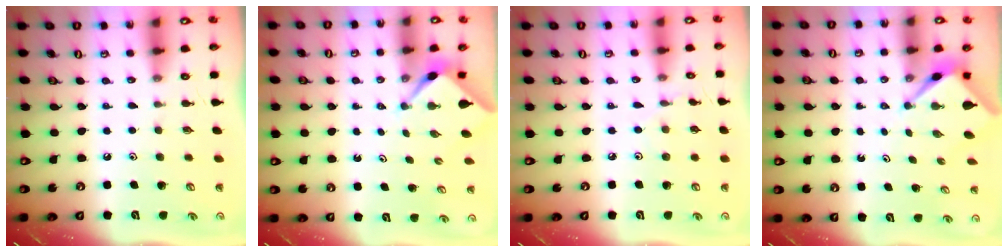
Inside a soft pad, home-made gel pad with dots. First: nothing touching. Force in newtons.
{"total": 2.2, "press": 2.2, "slide": 0.2}
{"total": 3.1, "press": 3.0, "slide": 0.4}
{"total": 2.5, "press": 2.5, "slide": 0.1}